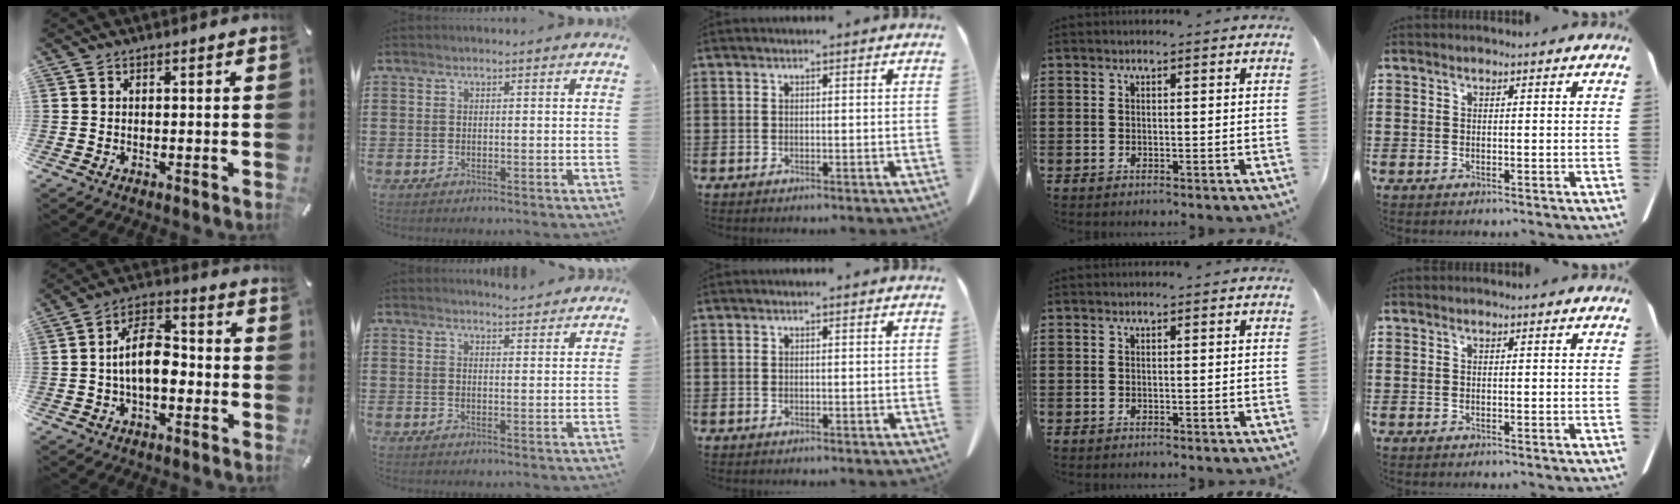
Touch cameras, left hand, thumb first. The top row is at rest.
{"thumb": {"total": 10.7, "force": [-1.6, 6.0, 8.7], "torque": [-0.156, 0.015, -0.027]}, "index": {"total": 2.7, "force": [2.7, -0.1, 0.2], "torque": [-0.010, -0.007, 0.052]}}